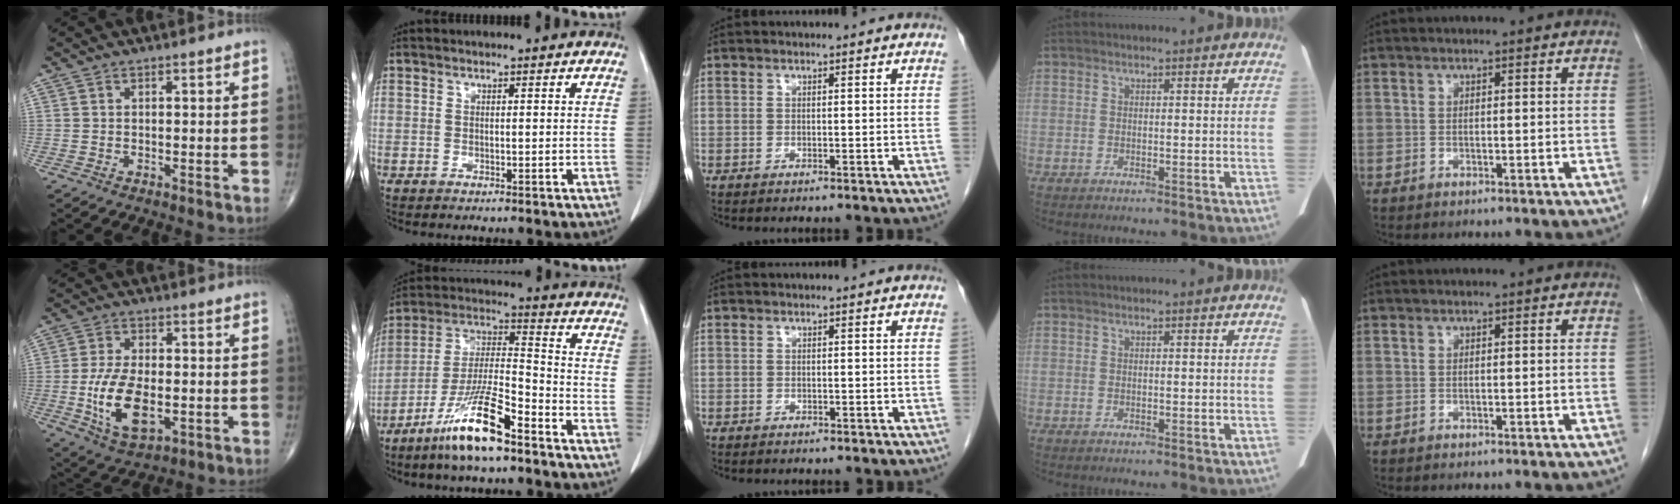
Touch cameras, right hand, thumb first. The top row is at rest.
{"thumb": {"total": 15.0, "force": [-3.0, 8.0, 12.4], "torque": [-0.231, -0.003, -0.041]}, "index": {"total": 13.4, "force": [-8.8, 1.4, 10.0], "torque": [-0.204, -0.018, -0.164]}, "middle": {"total": 0.6, "force": [-0.5, 0.3, 0.1], "torque": [-0.011, 0.001, -0.010]}}